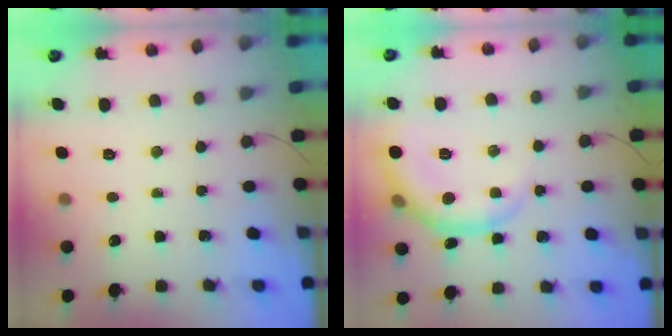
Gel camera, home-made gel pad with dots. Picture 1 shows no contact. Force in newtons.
{"total": 8.8, "press": 8.8, "slide": 0.2}